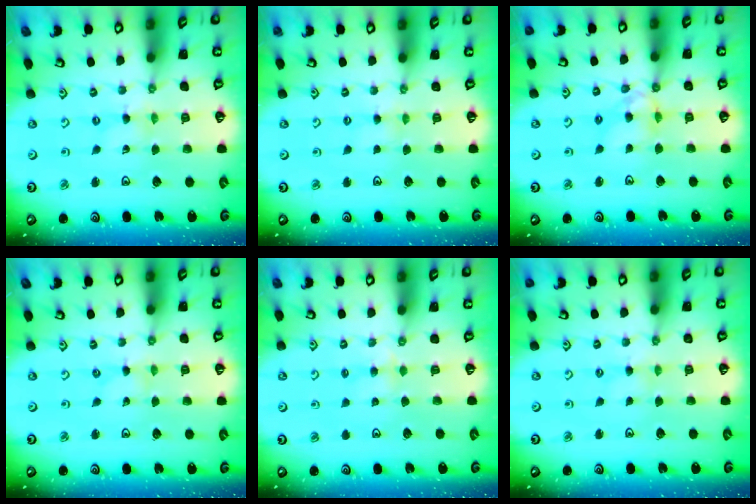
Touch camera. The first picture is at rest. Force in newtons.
{"total": 1.8, "press": 1.7, "slide": 0.3}
{"total": 9.0, "press": 9.0, "slide": 0.8}
{"total": 0.0}
{"total": 2.8, "press": 2.8, "slide": 0.5}
{"total": 0.9, "press": 0.8, "slide": 0.2}